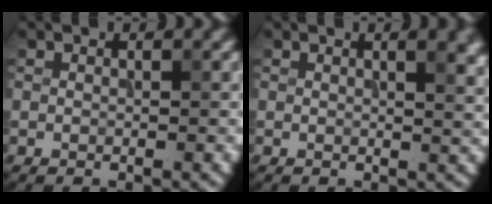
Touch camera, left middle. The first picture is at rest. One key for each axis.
{"total": 3.2, "fx": 1.4, "fy": 1.1, "fz": 2.7, "tx": -0.030, "ty": 0.002, "tz": 0.021}